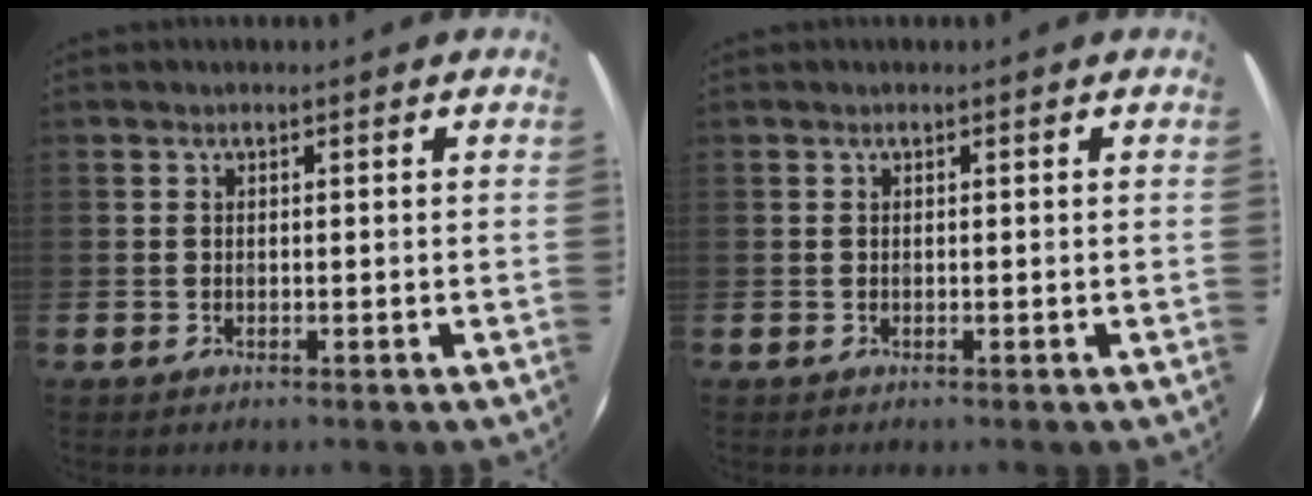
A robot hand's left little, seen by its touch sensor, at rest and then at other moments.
{"total": 0.0}